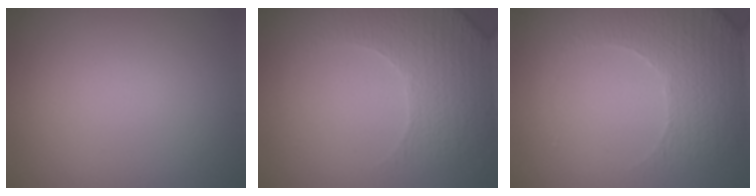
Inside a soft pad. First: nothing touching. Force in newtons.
{"total": 4.9, "press": 3.5, "slide": 3.5}
{"total": 5.0, "press": 3.6, "slide": 3.5}